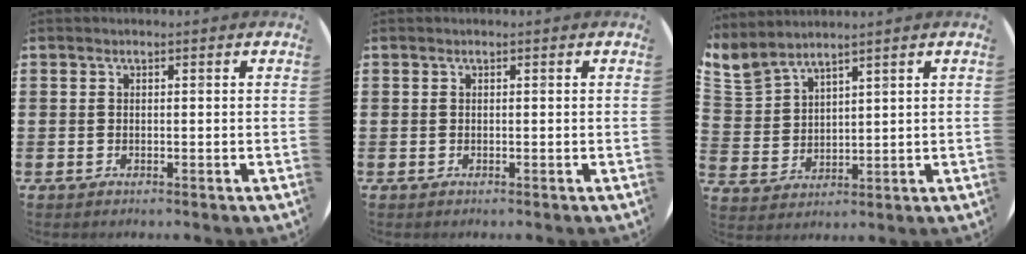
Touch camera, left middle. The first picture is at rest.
{"total": 0.0}
{"total": 3.8, "force": [3.7, 0.7, 0.4], "torque": [-0.021, -0.019, 0.067]}